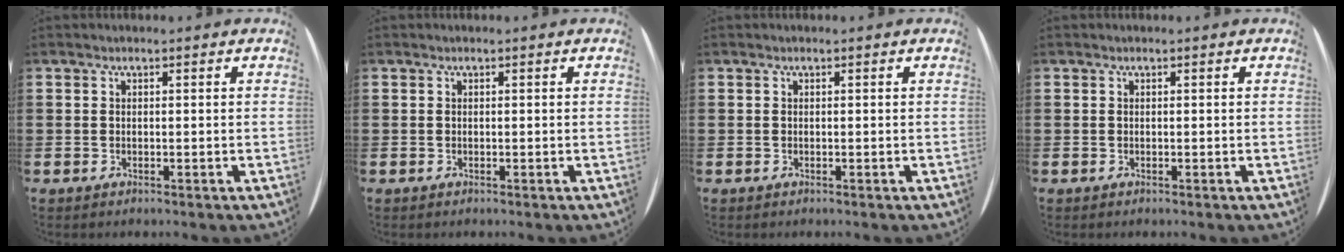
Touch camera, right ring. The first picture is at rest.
{"total": 0.0}
{"total": 0.0}
{"total": 0.0}